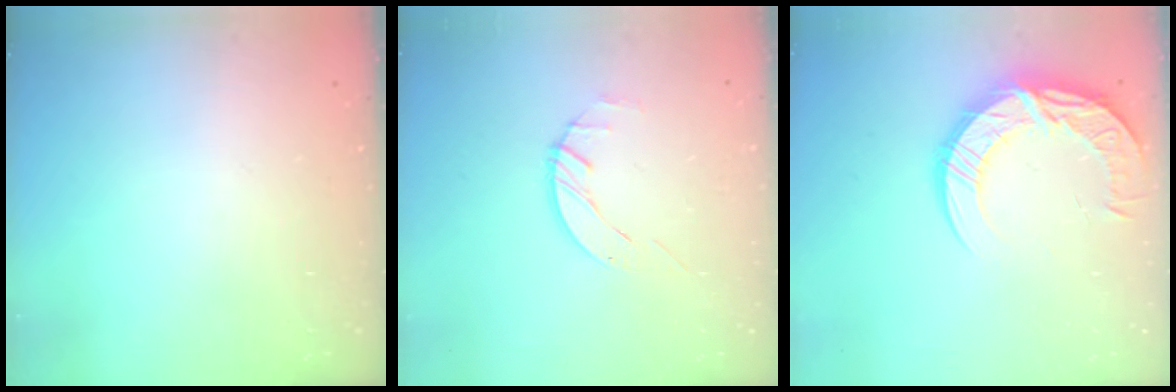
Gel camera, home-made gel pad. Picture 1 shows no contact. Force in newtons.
{"total": 2.9, "press": 2.8, "slide": 0.3}
{"total": 18.4, "press": 18.4, "slide": 1.0}